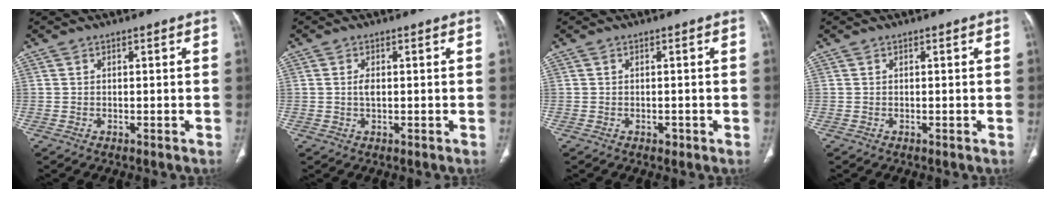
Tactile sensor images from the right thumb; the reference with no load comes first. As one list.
[{"total": 1.7, "force": [0.1, 0.9, 1.5], "torque": [-0.030, -0.001, 0.001]}, {"total": 0.9, "force": [-0.4, 0.6, 0.5], "torque": [-0.005, 0.000, -0.005]}, {"total": 0.0}]